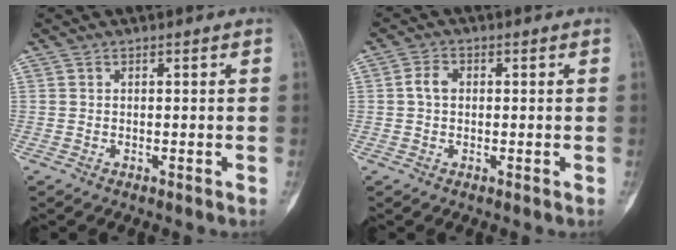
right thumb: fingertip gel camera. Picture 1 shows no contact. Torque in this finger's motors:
{"motor_torque": [0.59, 0.28, 0.10, -0.18, -0.03]}